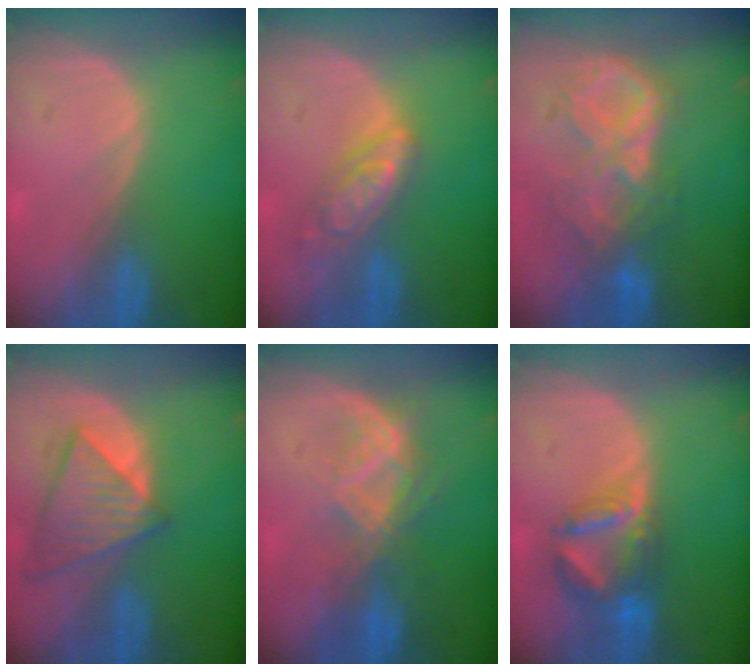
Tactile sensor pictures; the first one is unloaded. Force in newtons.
{"total": 6.2, "press": 5.5, "slide": 2.8}
{"total": 9.1, "press": 7.9, "slide": 4.5}
{"total": 7.8, "press": 7.0, "slide": 3.4}
{"total": 6.9, "press": 6.5, "slide": 2.2}
{"total": 7.1, "press": 6.4, "slide": 3.2}